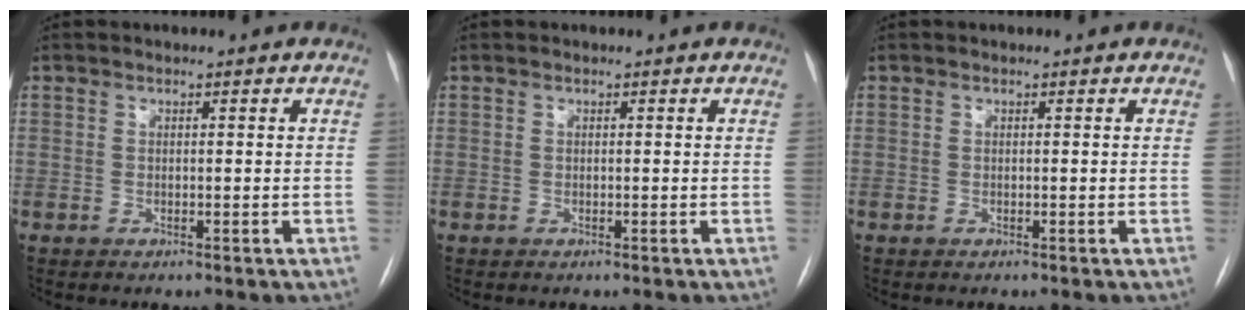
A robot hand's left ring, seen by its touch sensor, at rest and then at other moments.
{"total": 0.0}
{"total": 0.0}